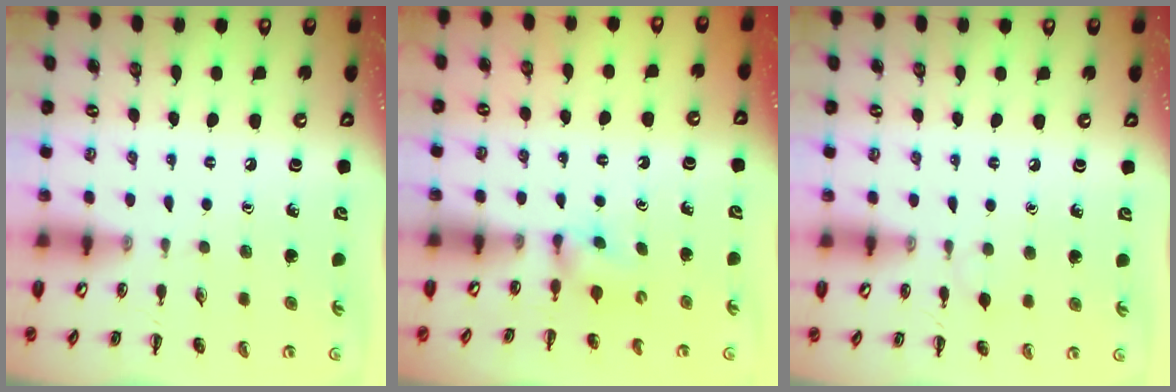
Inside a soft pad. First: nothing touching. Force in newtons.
{"total": 2.3, "press": 2.1, "slide": 1.0}
{"total": 3.7, "press": 3.4, "slide": 1.5}